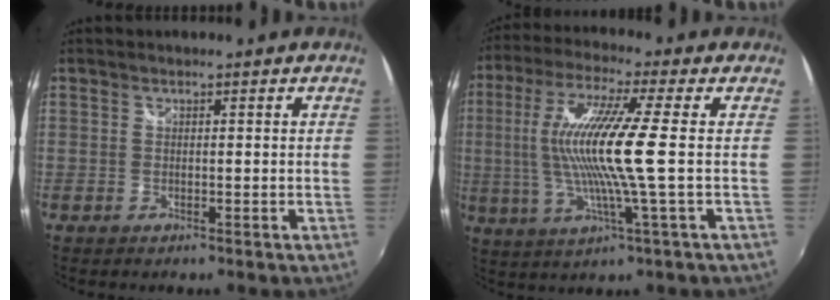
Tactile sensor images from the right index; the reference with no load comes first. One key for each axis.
{"total": 14.7, "fx": 0.0, "fy": -0.4, "fz": 14.7, "tx": -0.278, "ty": -0.005, "tz": 0.001}